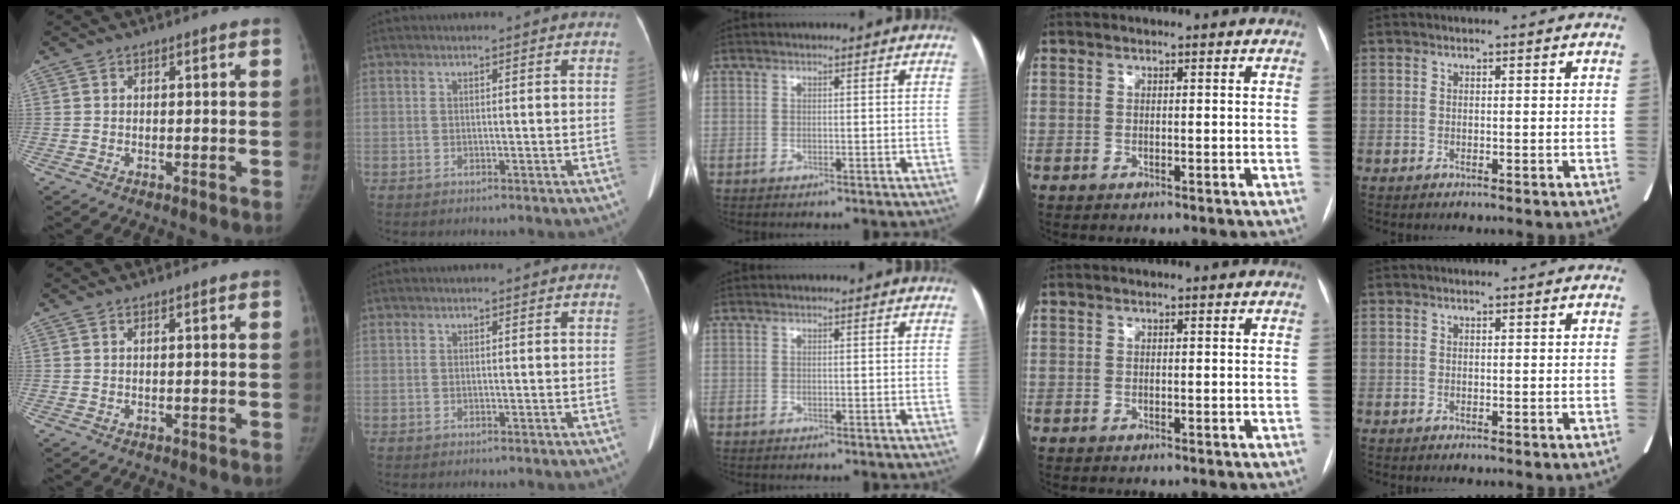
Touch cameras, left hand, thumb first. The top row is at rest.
{}